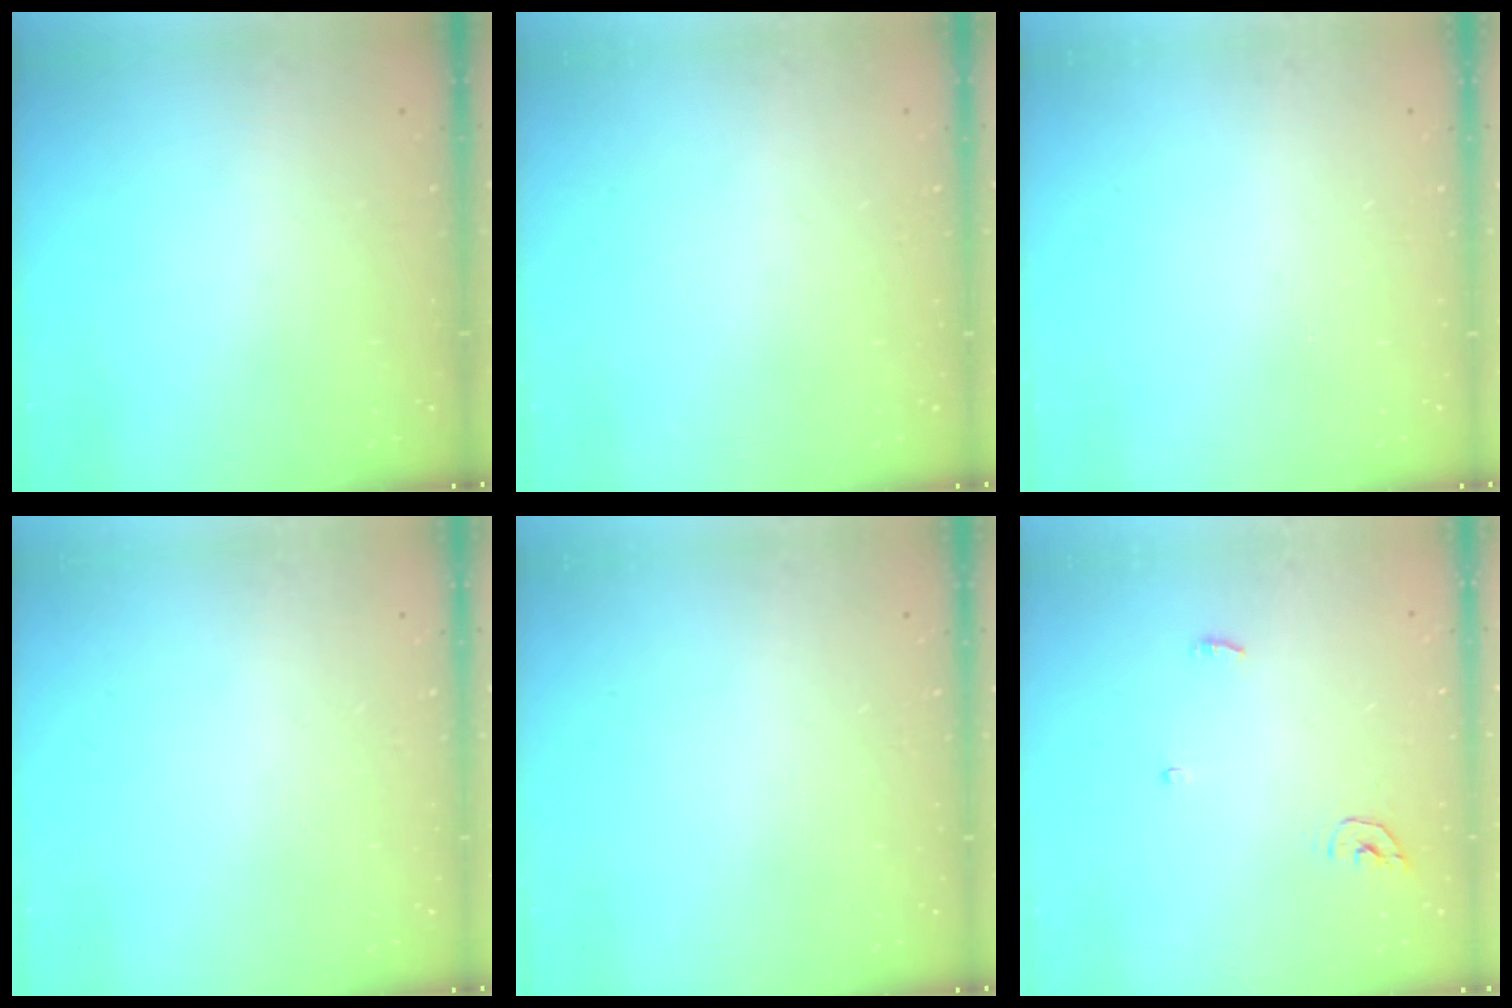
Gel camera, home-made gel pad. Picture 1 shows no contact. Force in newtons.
{"total": 0.0}
{"total": 0.0}
{"total": 0.0}
{"total": 0.0}
{"total": 4.3, "press": 4.3, "slide": 0.3}